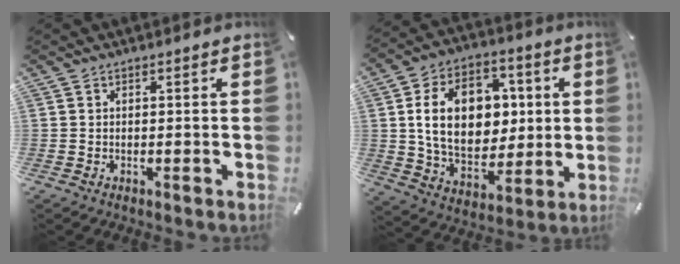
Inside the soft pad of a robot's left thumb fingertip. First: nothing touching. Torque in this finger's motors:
{"motor_torque": [1.94, 2.57, 1.46, 0.74, 0.59]}